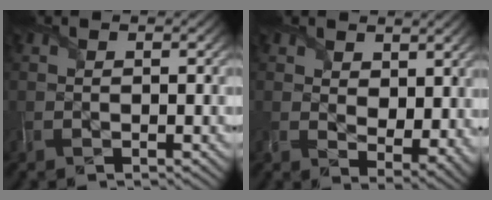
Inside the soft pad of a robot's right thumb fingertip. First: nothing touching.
{"total": 6.2, "force": [2.9, 4.1, 3.7], "torque": [-0.068, -0.019, 0.060]}